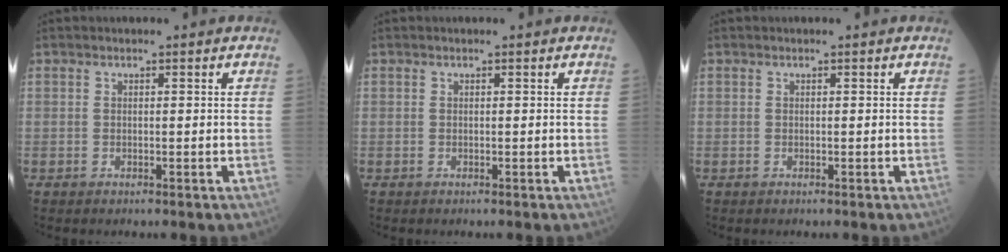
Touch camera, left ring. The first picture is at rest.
{"total": 0.0}
{"total": 0.0}